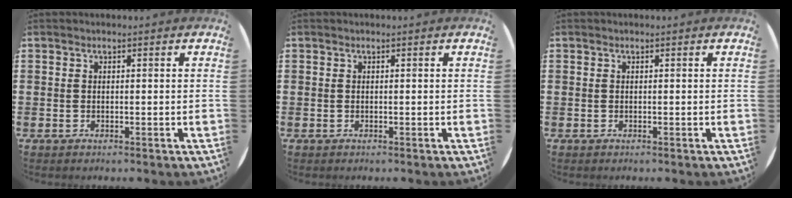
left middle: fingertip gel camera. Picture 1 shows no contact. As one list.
[{"total": 0.0}, {"total": 0.0}]